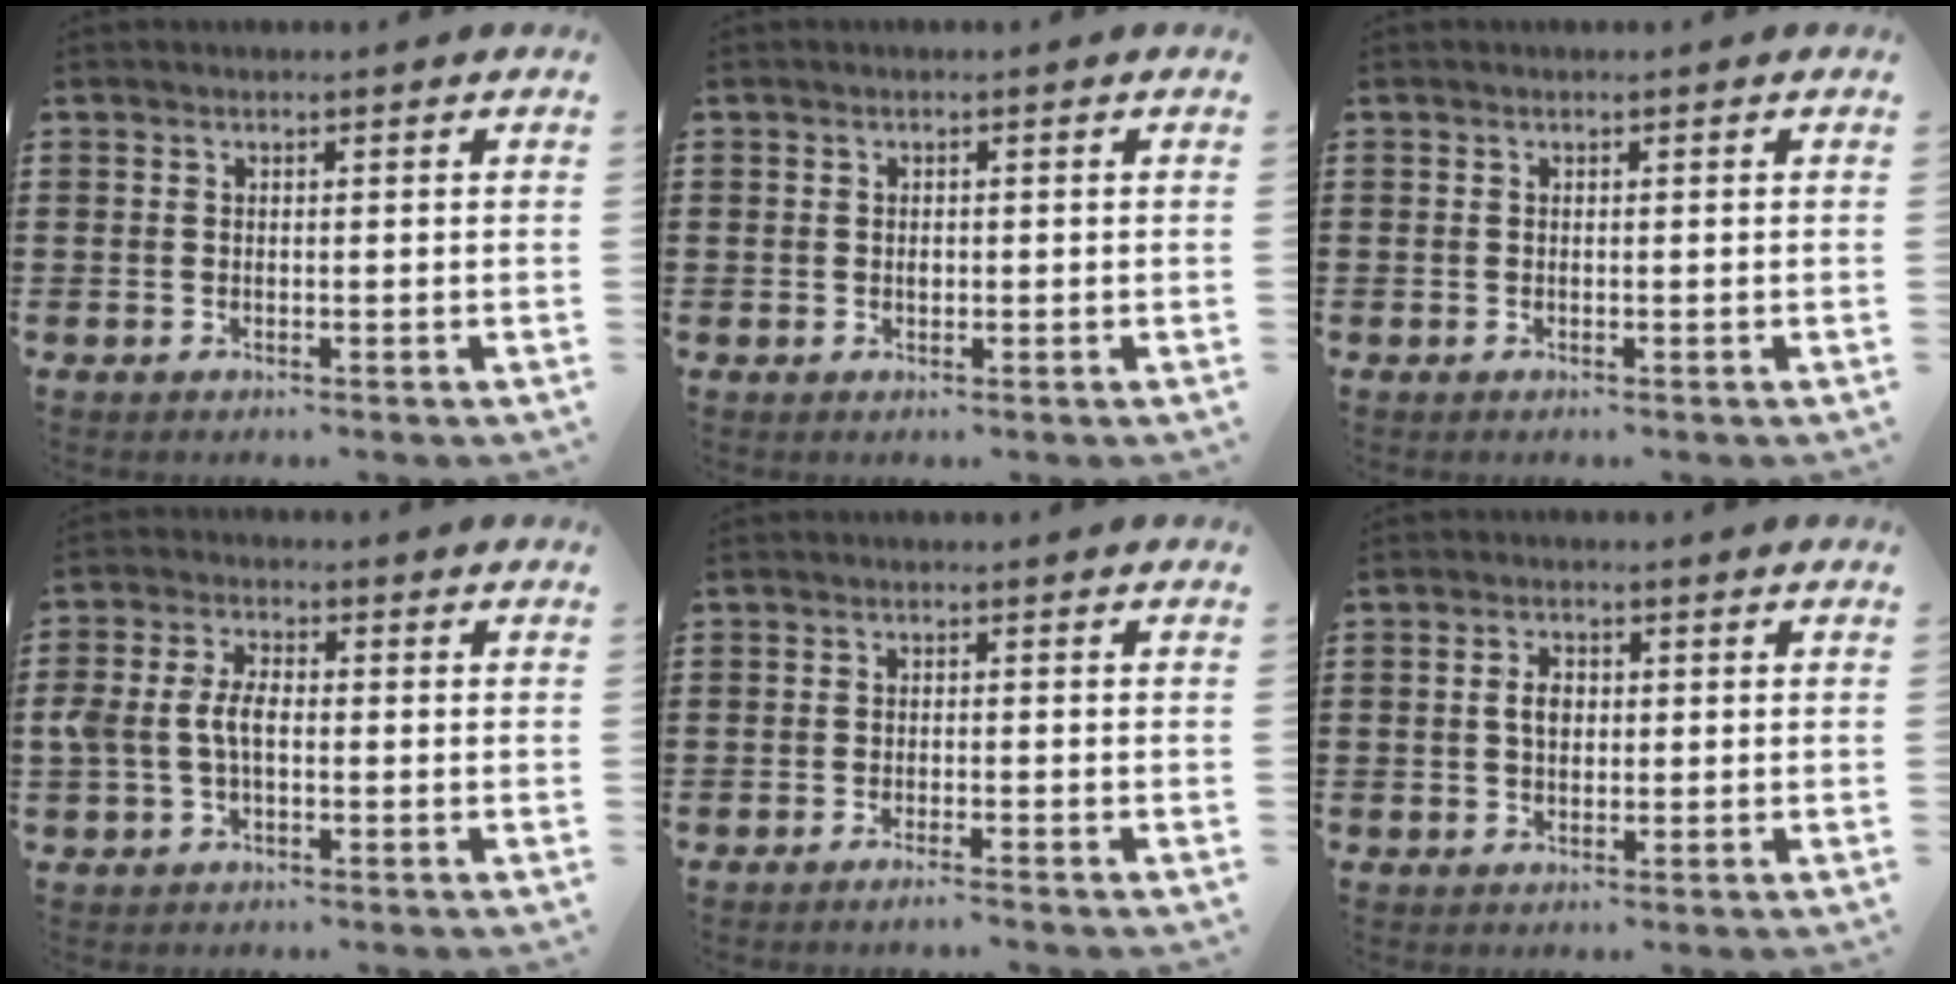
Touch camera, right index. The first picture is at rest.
{"total": 0.8, "force": [0.0, 0.7, 0.5], "torque": [-0.010, 0.003, 0.000]}
{"total": 0.0}
{"total": 5.1, "force": [-0.6, 2.9, 4.1], "torque": [-0.106, -0.003, -0.019]}
{"total": 1.4, "force": [-1.3, -0.1, 0.6], "torque": [-0.010, 0.000, -0.025]}
{"total": 2.9, "force": [0.2, 1.8, 2.2], "torque": [-0.046, 0.009, 0.002]}